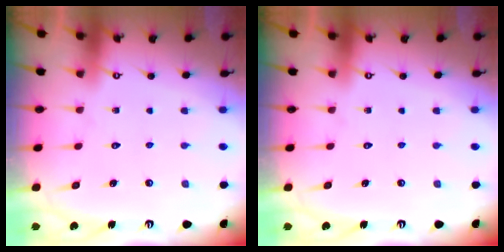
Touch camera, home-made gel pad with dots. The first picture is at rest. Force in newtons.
{"total": 0.0}